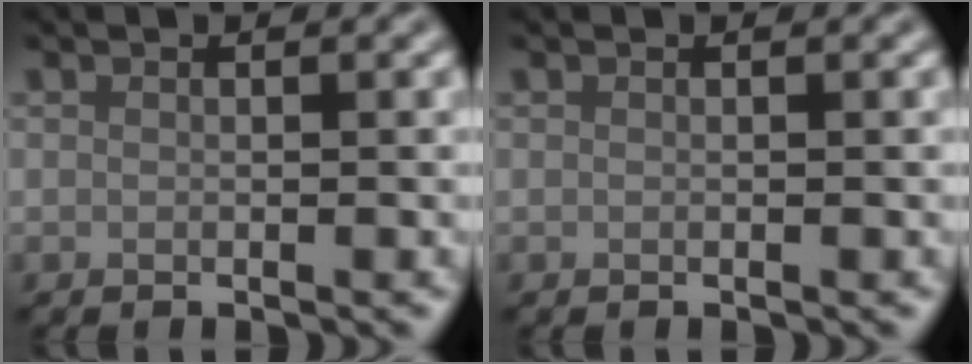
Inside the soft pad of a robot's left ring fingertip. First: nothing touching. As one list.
[{"total": 0.0}]